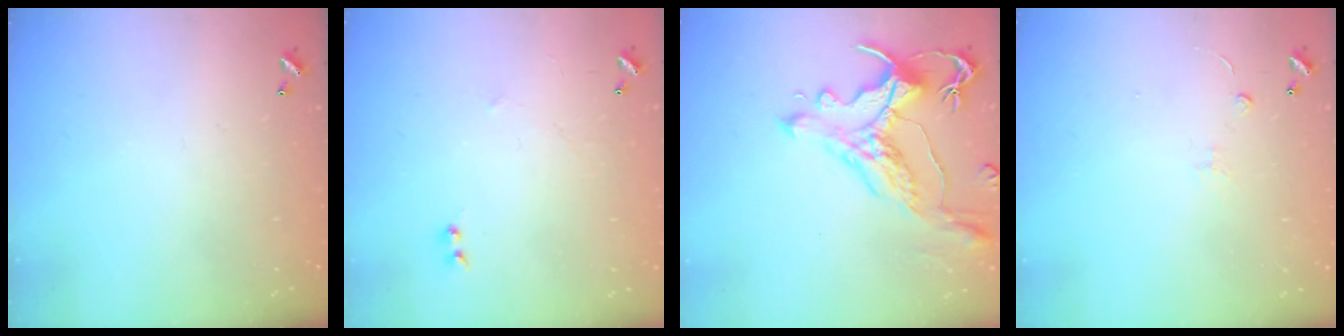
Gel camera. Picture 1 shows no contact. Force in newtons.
{"total": 1.2, "press": 1.2, "slide": 0.3}
{"total": 1.7, "press": 1.2, "slide": 1.1}
{"total": 1.6, "press": 1.5, "slide": 0.4}